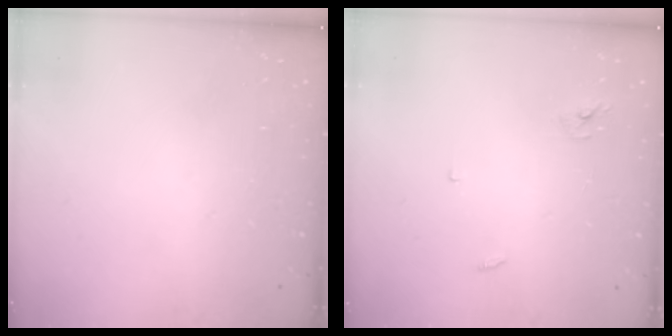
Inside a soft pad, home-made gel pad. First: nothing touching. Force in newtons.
{"total": 2.5, "press": 2.5, "slide": 0.1}